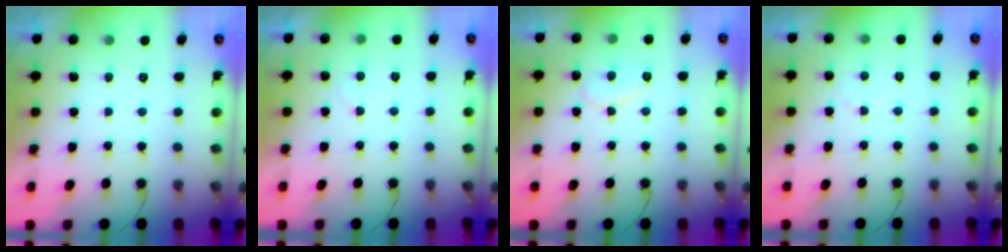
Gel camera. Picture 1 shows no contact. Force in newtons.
{"total": 4.8, "press": 4.8, "slide": 0.5}
{"total": 7.6, "press": 7.6, "slide": 0.6}
{"total": 2.6, "press": 2.6, "slide": 0.1}